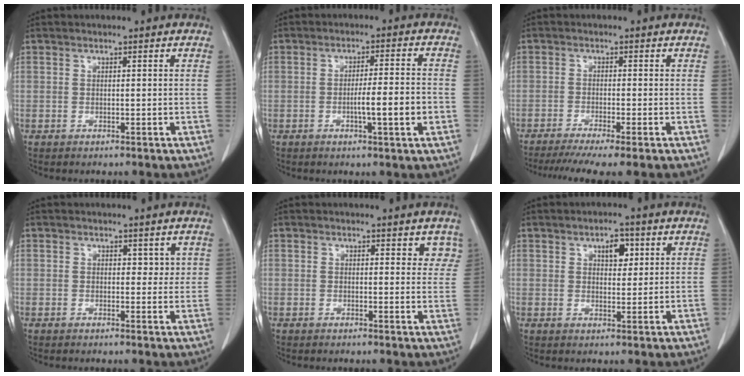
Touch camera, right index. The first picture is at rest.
{"total": 6.3, "force": [-1.8, 0.0, 6.1], "torque": [-0.093, 0.000, -0.024]}
{"total": 7.9, "force": [-6.2, -0.3, 4.9], "torque": [-0.070, -0.014, -0.097]}
{"total": 2.0, "force": [1.0, 1.4, 1.0], "torque": [-0.002, -0.004, 0.013]}
{"total": 3.5, "force": [2.5, 1.8, 1.5], "torque": [0.006, -0.007, 0.018]}
{"total": 3.7, "force": [1.7, 1.9, 2.7], "torque": [-0.038, 0.002, 0.025]}